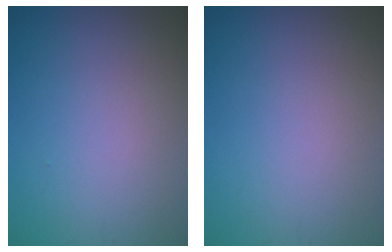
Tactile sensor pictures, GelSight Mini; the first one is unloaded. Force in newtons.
{"total": 0.0}